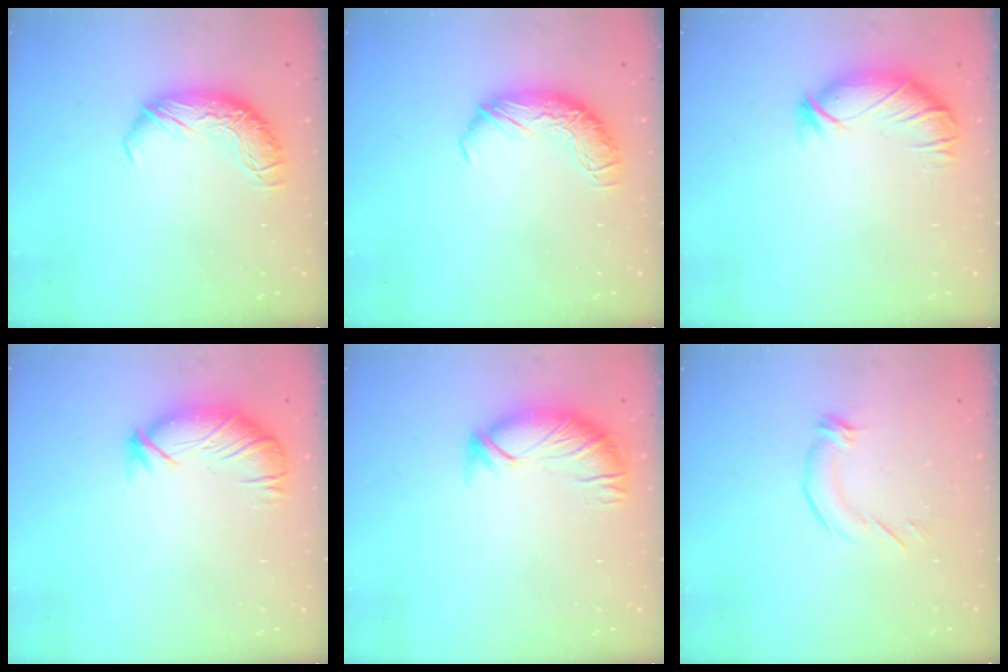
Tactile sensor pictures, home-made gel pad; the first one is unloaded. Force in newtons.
{"total": 0.0}
{"total": 2.7, "press": 2.5, "slide": 0.9}
{"total": 2.9, "press": 2.5, "slide": 1.4}
{"total": 3.3, "press": 3.1, "slide": 1.2}
{"total": 3.0, "press": 2.6, "slide": 1.5}